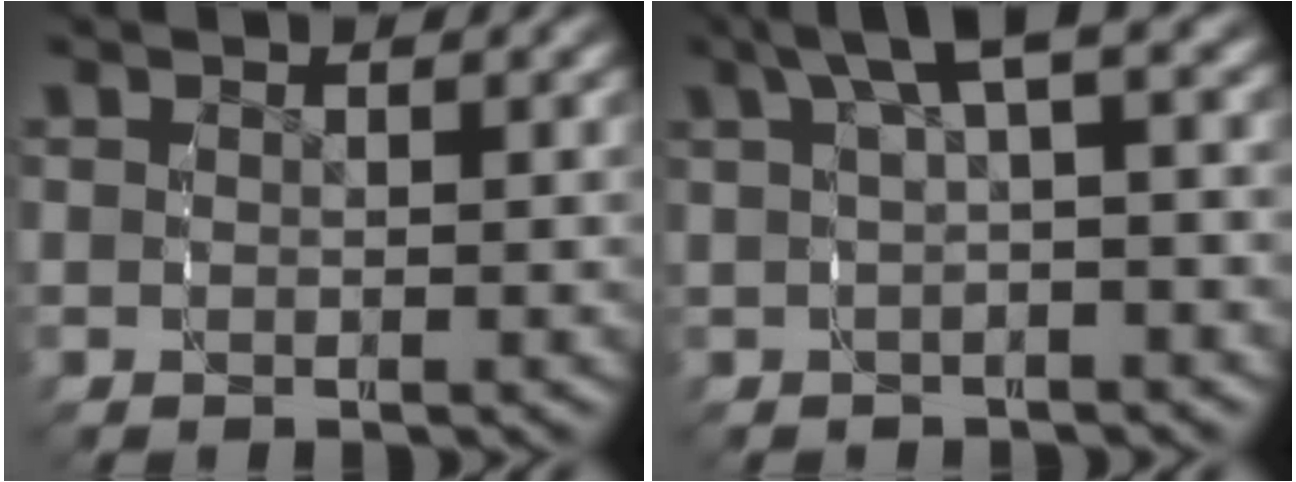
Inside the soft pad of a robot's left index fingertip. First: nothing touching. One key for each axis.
{"total": 4.8, "fx": 2.1, "fy": 1.7, "fz": 4.0, "tx": -0.060, "ty": 0.023, "tz": 0.028}